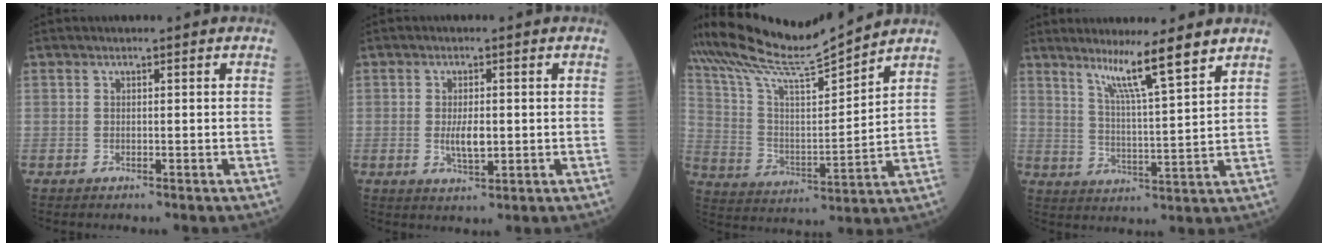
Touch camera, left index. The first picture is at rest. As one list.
[{"total": 3.7, "force": [-0.2, 1.4, 3.5], "torque": [-0.069, -0.005, -0.001]}, {"total": 13.0, "force": [12.5, -1.1, 3.5], "torque": [-0.084, -0.005, 0.233]}, {"total": 8.4, "force": [6.4, -1.1, 5.4], "torque": [-0.097, -0.008, 0.112]}]